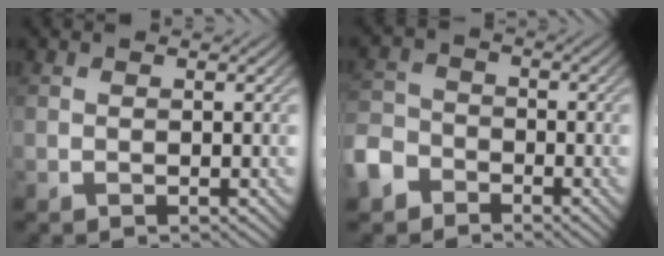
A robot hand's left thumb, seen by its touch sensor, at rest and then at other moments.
{"total": 6.0, "force": [-3.8, 4.1, 2.1], "torque": [-0.059, -0.005, -0.094]}